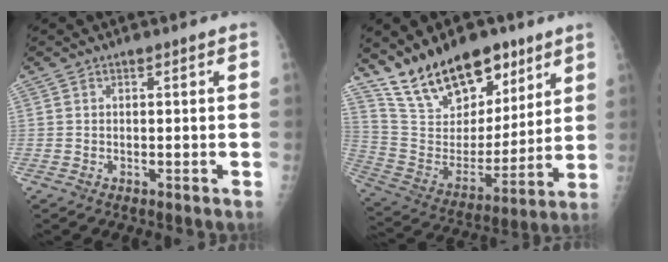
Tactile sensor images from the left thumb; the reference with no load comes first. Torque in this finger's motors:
{"motor_torque": [0.32, 0.65, 1.18, -1.58, 0.13]}